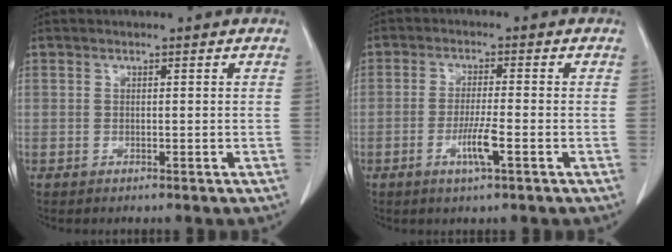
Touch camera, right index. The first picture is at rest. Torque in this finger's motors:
{"motor_torque": [1.14, -0.19, 0.30, 0.08]}